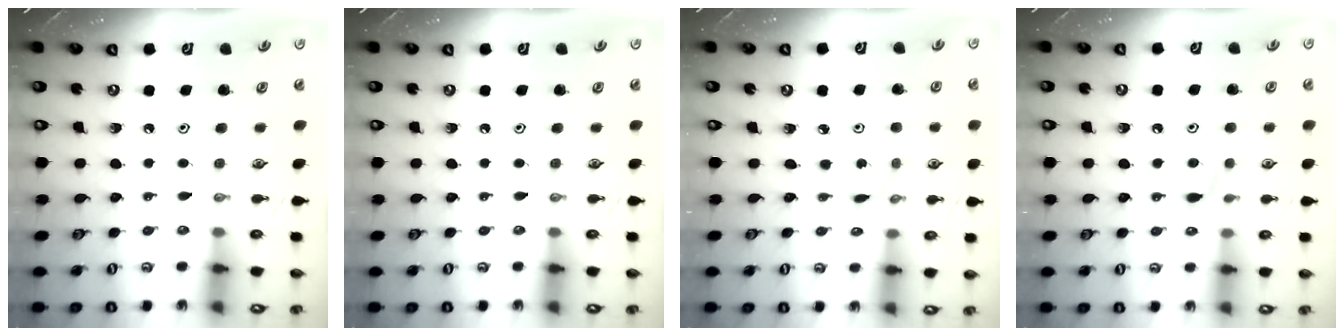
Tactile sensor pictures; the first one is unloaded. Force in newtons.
{"total": 0.0}
{"total": 1.7, "press": 1.6, "slide": 0.2}
{"total": 4.4, "press": 4.4, "slide": 0.7}